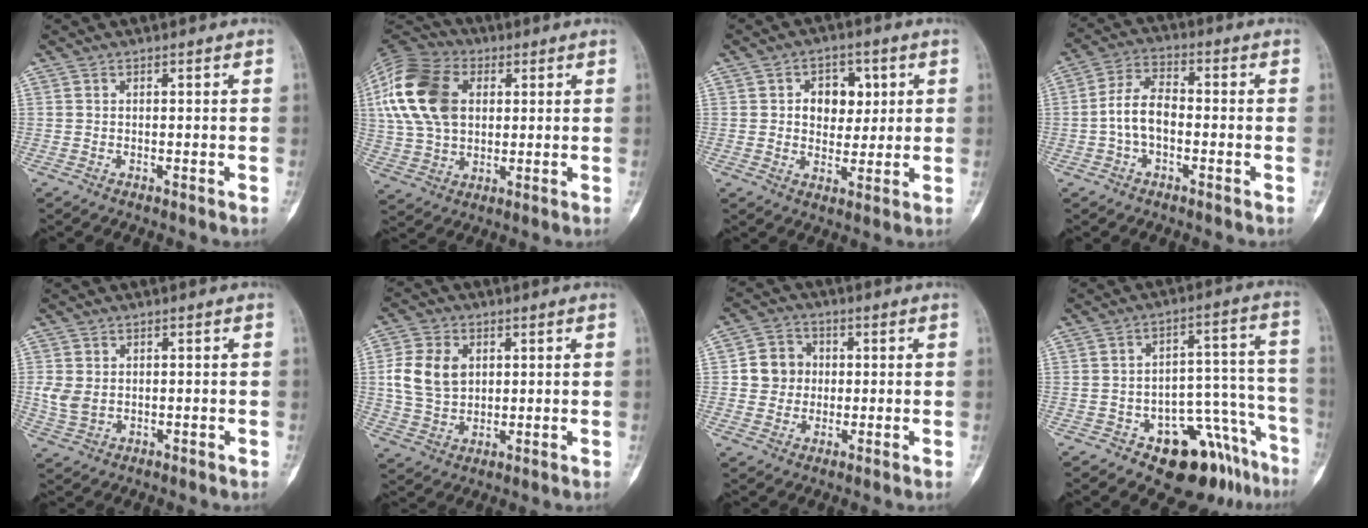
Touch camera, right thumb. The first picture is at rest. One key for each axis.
{"total": 19.1, "fx": 4.1, "fy": 13.2, "fz": 13.2, "tx": -0.264, "ty": 0.010, "tz": 0.073}
{"total": 7.8, "fx": 1.8, "fy": 5.8, "fz": 4.9, "tx": -0.028, "ty": -0.002, "tz": 0.026}
{"total": 7.4, "fx": -1.4, "fy": 4.3, "fz": 5.9, "tx": -0.110, "ty": 0.028, "tz": -0.036}
{"total": 4.3, "fx": 0.3, "fy": 3.3, "fz": 2.7, "tx": -0.052, "ty": -0.002, "tz": 0.012}
{"total": 10.0, "fx": 2.0, "fy": 7.4, "fz": 6.3, "tx": -0.109, "ty": -0.002, "tz": 0.044}
{"total": 7.0, "fx": 0.5, "fy": 6.5, "fz": 2.6, "tx": -0.010, "ty": 0.007, "tz": 0.002}
{"total": 13.8, "fx": -8.9, "fy": 7.1, "fz": 7.8, "tx": -0.047, "ty": 0.100, "tz": -0.122}